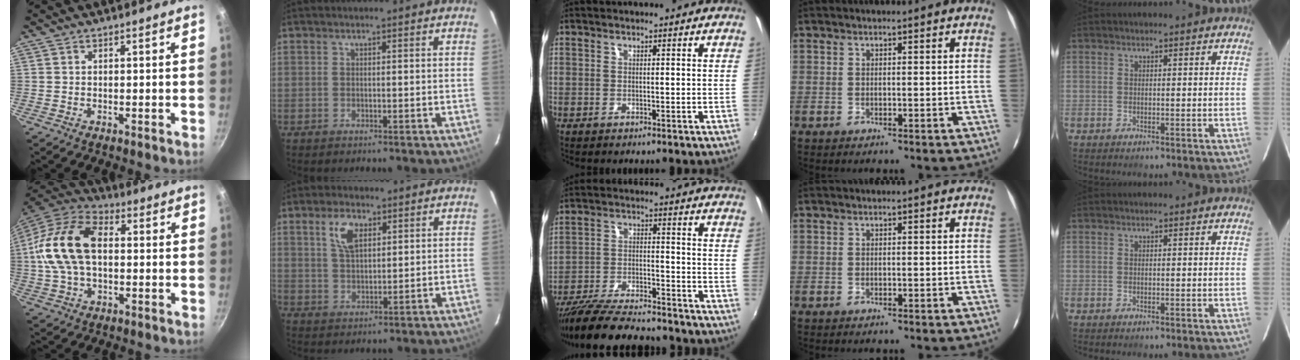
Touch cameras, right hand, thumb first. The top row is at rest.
{"thumb": {"total": 18.1, "force": [1.1, 11.4, 14.0], "torque": [-0.260, 0.033, 0.006]}, "index": {"total": 6.3, "force": [2.9, 3.2, 4.5], "torque": [-0.086, 0.010, 0.058]}, "middle": {"total": 17.2, "force": [-15.1, 3.3, 7.6], "torque": [-0.160, -0.030, -0.248]}}